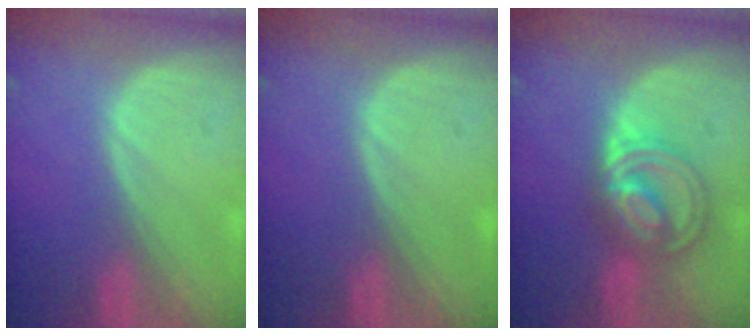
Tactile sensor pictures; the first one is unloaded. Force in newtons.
{"total": 0.0}
{"total": 7.4, "press": 7.3, "slide": 0.4}